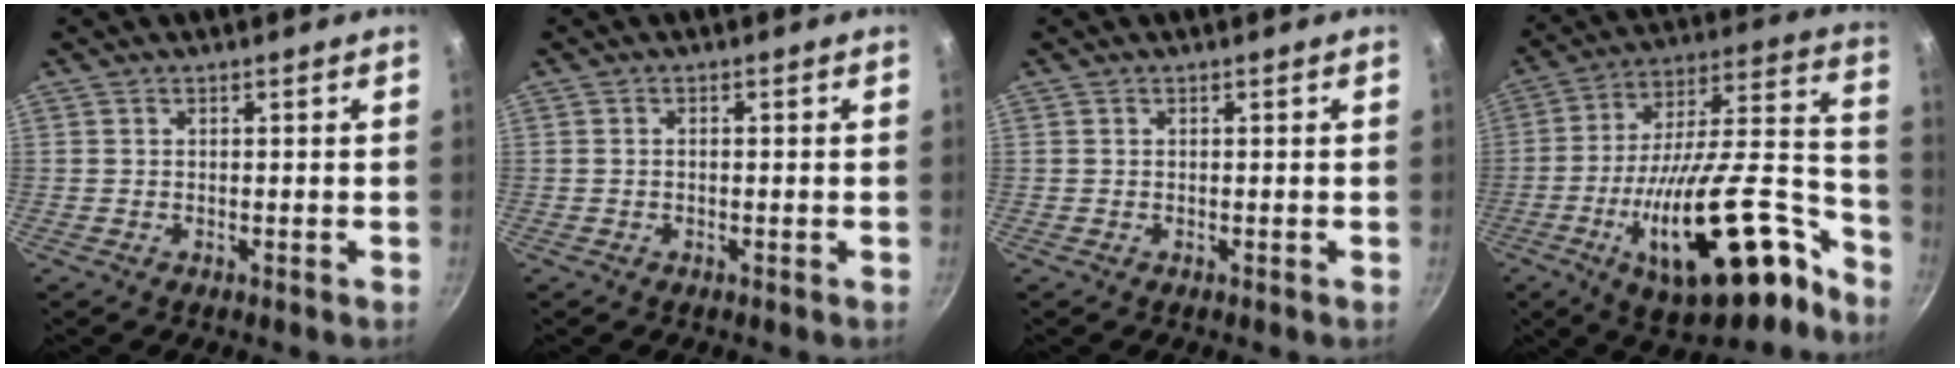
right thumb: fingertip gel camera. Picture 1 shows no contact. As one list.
[{"total": 0.6, "force": [-0.2, 0.3, 0.4], "torque": [-0.011, 0.006, -0.003]}, {"total": 0.0}, {"total": 27.6, "force": [-13.4, 10.8, 21.7], "torque": [-0.293, 0.081, -0.214]}]